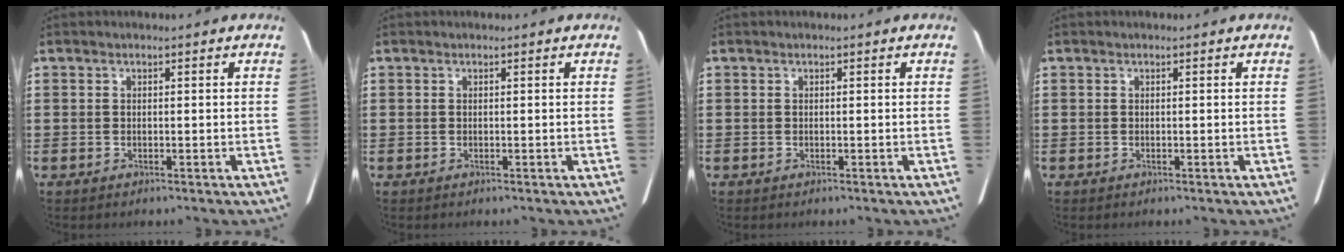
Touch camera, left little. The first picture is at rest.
{"total": 0.0}
{"total": 0.0}
{"total": 0.0}